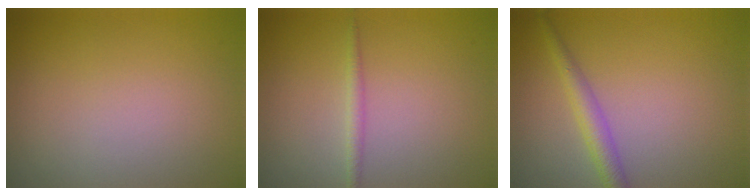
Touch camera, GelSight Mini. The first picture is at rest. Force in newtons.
{"total": 1.0, "press": 1.0, "slide": 0.0}
{"total": 2.2, "press": 2.2, "slide": 0.2}